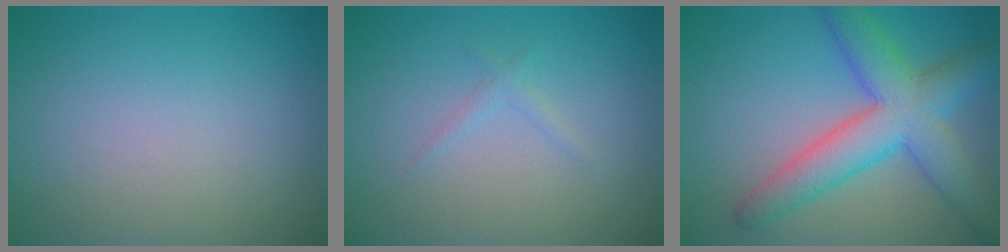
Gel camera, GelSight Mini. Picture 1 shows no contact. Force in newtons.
{"total": 0.9, "press": 0.9, "slide": 0.1}
{"total": 7.4, "press": 7.4, "slide": 0.2}